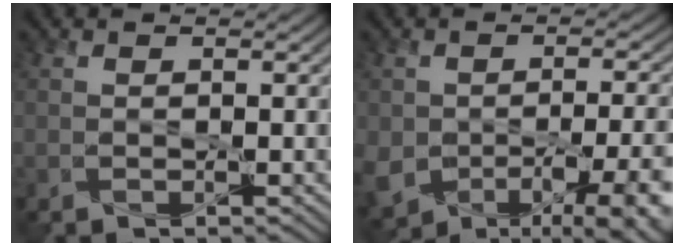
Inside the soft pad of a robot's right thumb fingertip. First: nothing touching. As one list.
[{"total": 15.0, "force": [-6.8, 8.6, 10.2], "torque": [-0.162, -0.040, -0.060]}]